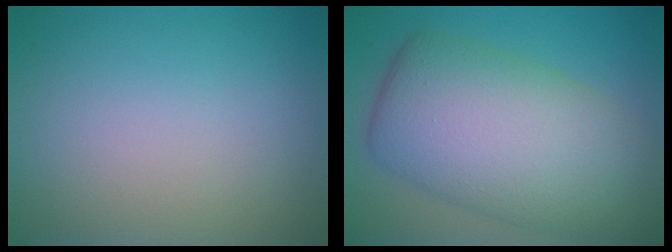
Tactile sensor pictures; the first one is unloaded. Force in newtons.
{"total": 10.7, "press": 10.7, "slide": 0.3}